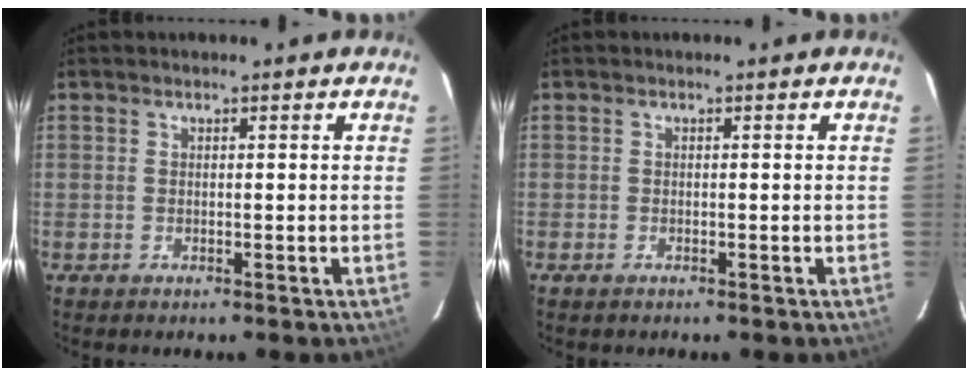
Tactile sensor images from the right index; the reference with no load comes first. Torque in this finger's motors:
{"motor_torque": [-0.10, -0.01, -0.09, 0.01]}